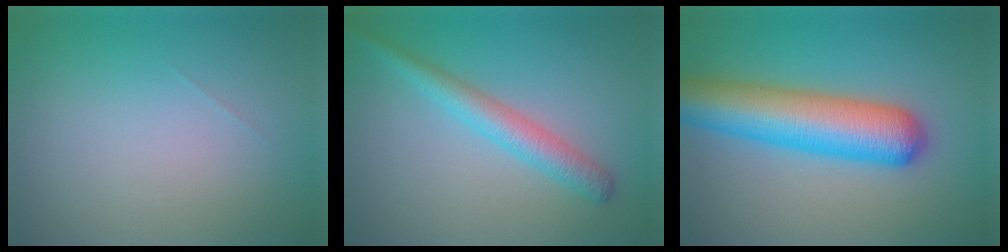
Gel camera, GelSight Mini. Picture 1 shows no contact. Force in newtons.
{"total": 3.3, "press": 3.3, "slide": 0.1}
{"total": 8.7, "press": 8.7, "slide": 0.3}